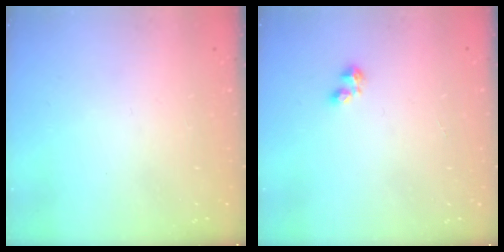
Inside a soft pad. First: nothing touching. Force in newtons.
{"total": 3.1, "press": 3.1, "slide": 0.6}